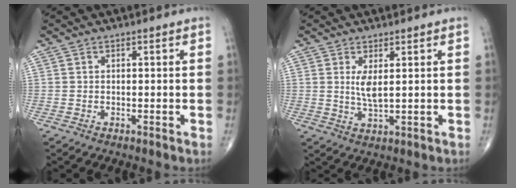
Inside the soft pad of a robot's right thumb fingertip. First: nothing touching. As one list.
[{"total": 3.7, "force": [1.1, 1.0, 3.4], "torque": [-0.067, -0.016, 0.027]}]